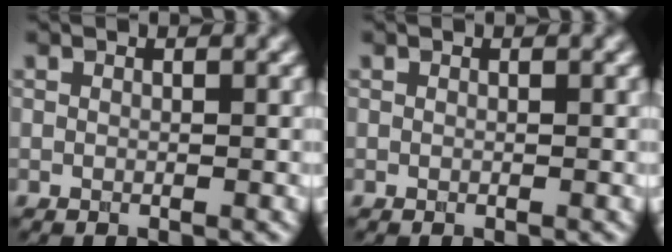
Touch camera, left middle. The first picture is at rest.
{"total": 0.0}